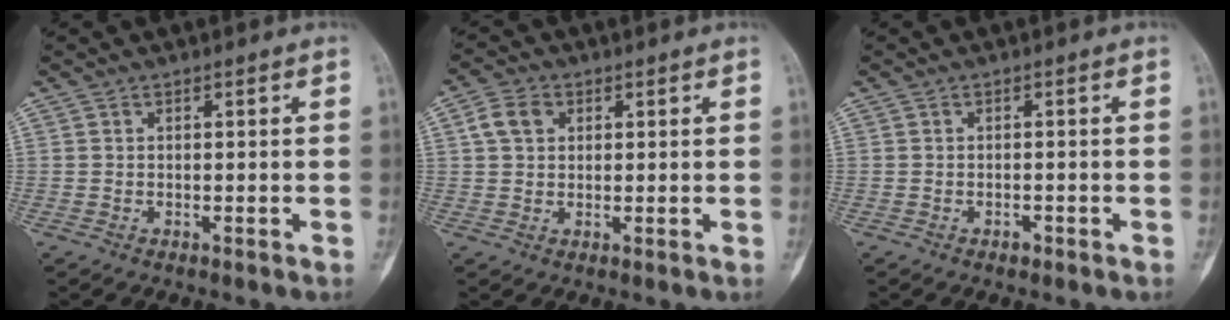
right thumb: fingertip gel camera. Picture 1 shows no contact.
{"total": 4.7, "force": [1.5, 3.6, 2.7], "torque": [-0.044, 0.006, 0.025]}
{"total": 1.0, "force": [-0.7, 0.6, 0.5], "torque": [-0.007, 0.003, -0.010]}